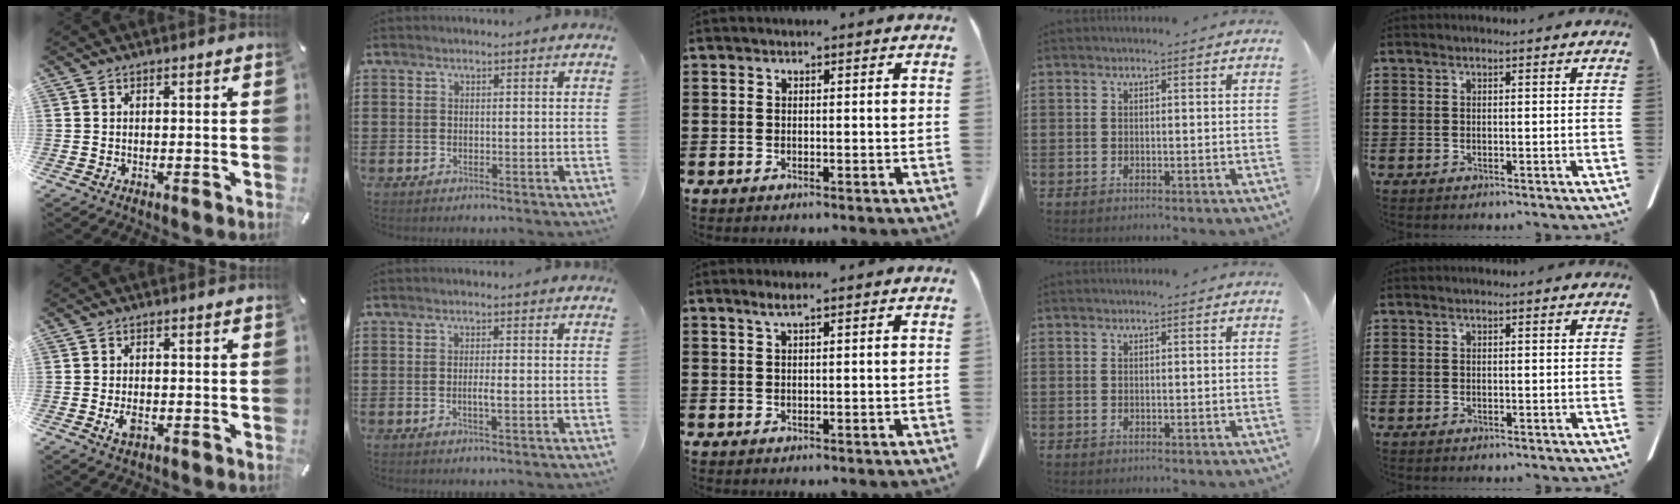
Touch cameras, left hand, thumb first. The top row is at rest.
{"thumb": {"total": 2.8, "force": [-0.7, 1.6, 2.2], "torque": [-0.052, -0.004, -0.015]}, "index": {"total": 1.7, "force": [-0.3, 0.1, 1.6], "torque": [-0.029, -0.002, -0.007]}, "middle": {"total": 1.6, "force": [1.1, 0.1, 1.2], "torque": [-0.025, 0.000, 0.020]}}